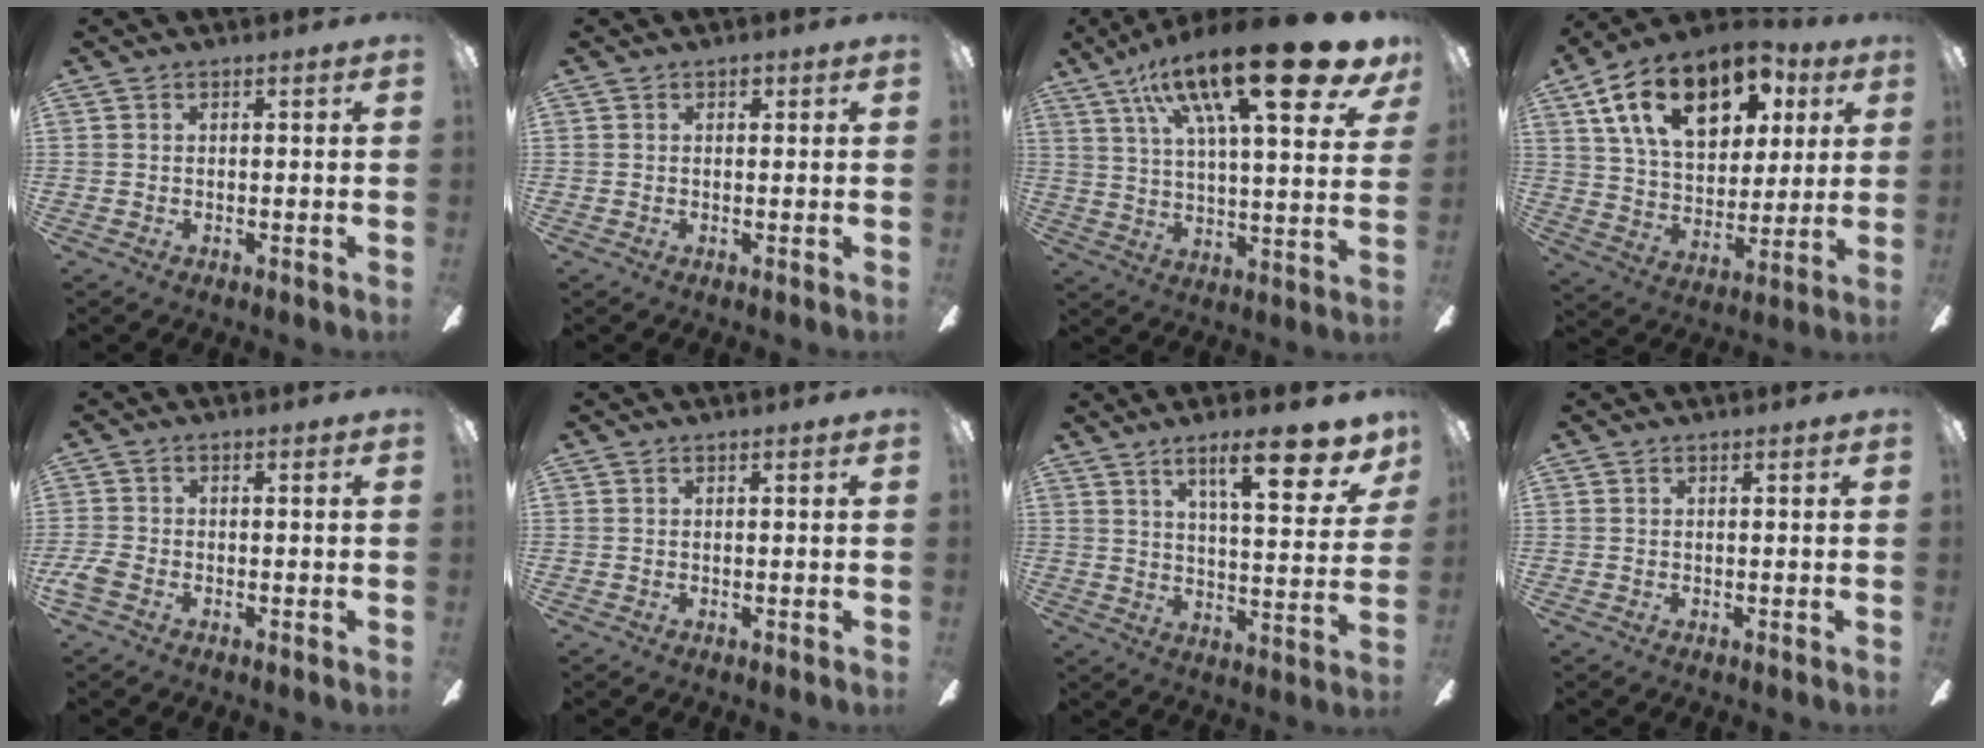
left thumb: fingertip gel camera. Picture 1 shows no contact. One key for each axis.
{"total": 1.1, "fx": 0.6, "fy": 0.8, "fz": 0.5, "tx": -0.003, "ty": 0.000, "tz": 0.008}
{"total": 26.1, "fx": 14.9, "fy": 6.9, "fz": 20.3, "tx": -0.323, "ty": -0.079, "tz": 0.232}
{"total": 21.9, "fx": 11.0, "fy": 12.7, "fz": 14.0, "tx": -0.237, "ty": -0.030, "tz": 0.193}
{"total": 3.2, "fx": -1.6, "fy": 1.5, "fz": 2.3, "tx": -0.048, "ty": 0.005, "tz": -0.030}
{"total": 0.0}
{"total": 15.1, "fx": 9.3, "fy": 4.2, "fz": 11.1, "tx": -0.151, "ty": -0.049, "tz": 0.141}
{"total": 0.0}